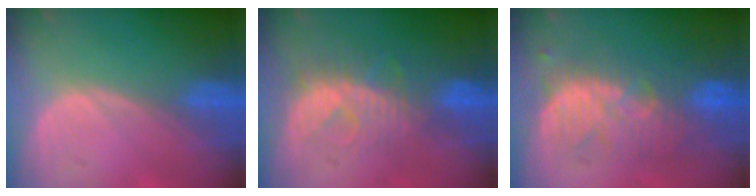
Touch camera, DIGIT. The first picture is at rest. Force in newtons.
{"total": 8.1, "press": 7.6, "slide": 2.8}
{"total": 8.8, "press": 8.8, "slide": 0.2}